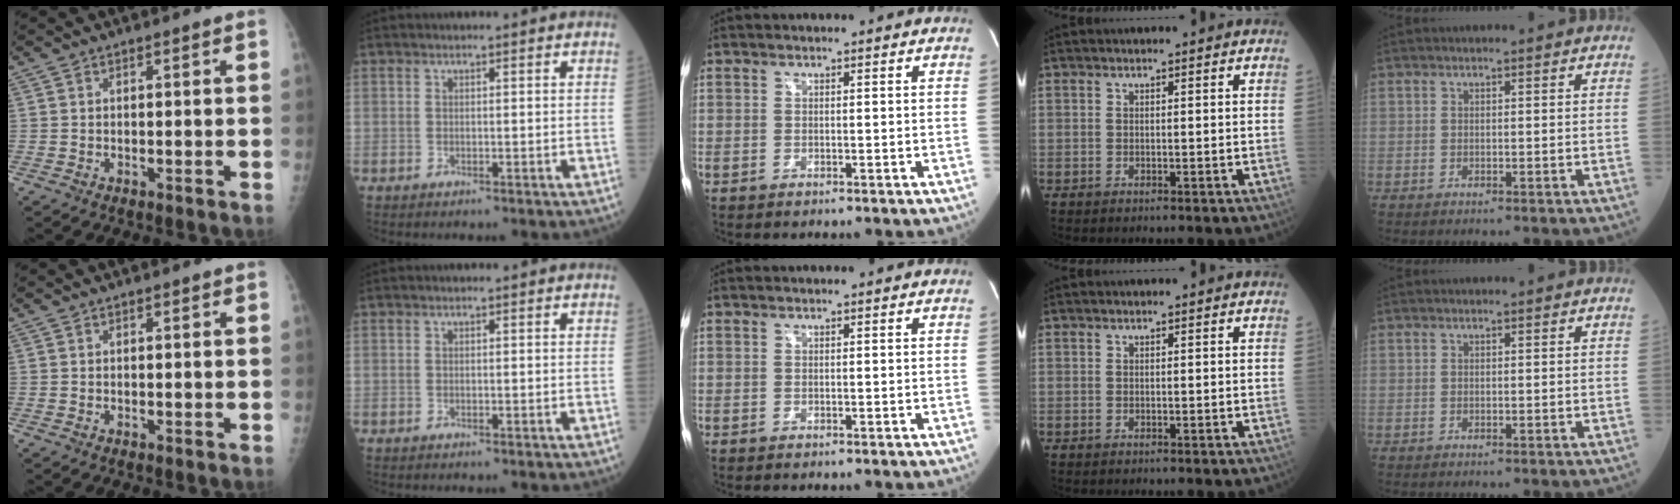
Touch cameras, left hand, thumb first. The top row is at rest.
{}